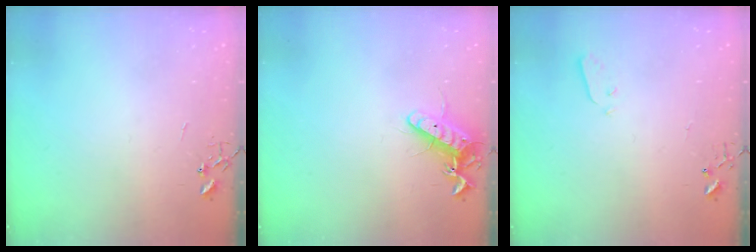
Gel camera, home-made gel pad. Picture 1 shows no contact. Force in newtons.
{"total": 12.5, "press": 12.4, "slide": 1.0}
{"total": 3.0, "press": 3.0, "slide": 0.3}